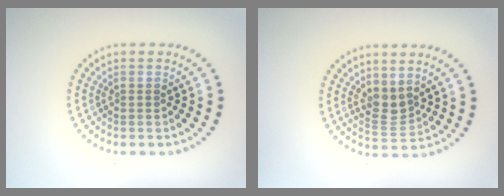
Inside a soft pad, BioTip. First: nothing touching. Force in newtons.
{"total": 2.1, "press": 1.7, "slide": 1.2}